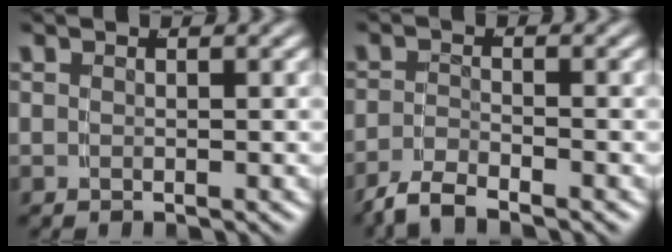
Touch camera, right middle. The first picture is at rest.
{"total": 2.9, "force": [-2.7, 0.2, 1.0], "torque": [-0.017, -0.005, -0.045]}